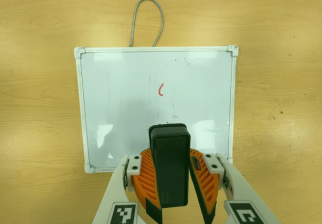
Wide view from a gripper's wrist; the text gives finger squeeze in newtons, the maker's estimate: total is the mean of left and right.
{"total": 10.9, "left": 11.1, "right": 10.7}